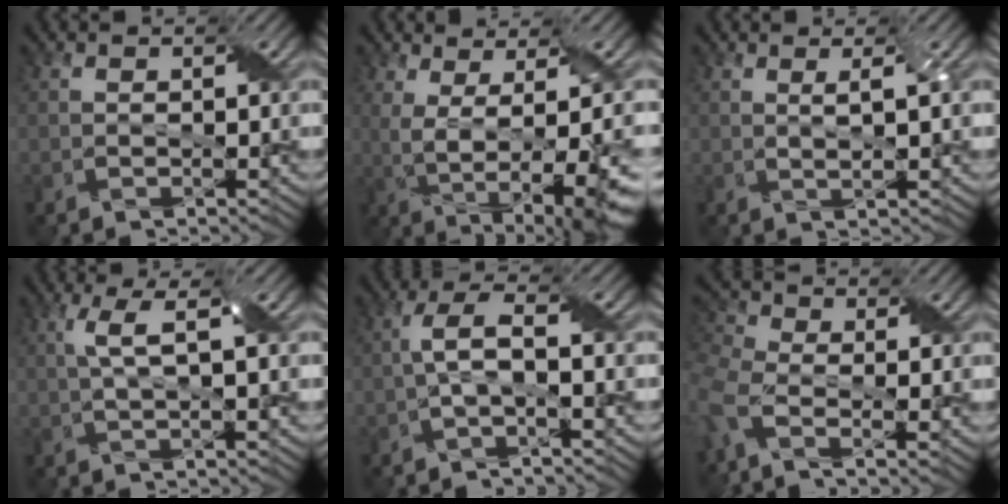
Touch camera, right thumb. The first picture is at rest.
{"total": 9.8, "force": [-1.1, 3.1, 9.2], "torque": [-0.157, -0.005, -0.006]}
{"total": 1.6, "force": [0.7, 0.1, 1.4], "torque": [-0.031, 0.005, 0.010]}
{"total": 3.7, "force": [0.9, 0.6, 3.5], "torque": [-0.069, 0.011, 0.016]}
{"total": 3.3, "force": [-0.3, 0.9, 3.2], "torque": [-0.071, 0.012, -0.011]}
{"total": 6.4, "force": [-2.3, 3.1, 5.2], "torque": [-0.142, -0.015, -0.058]}